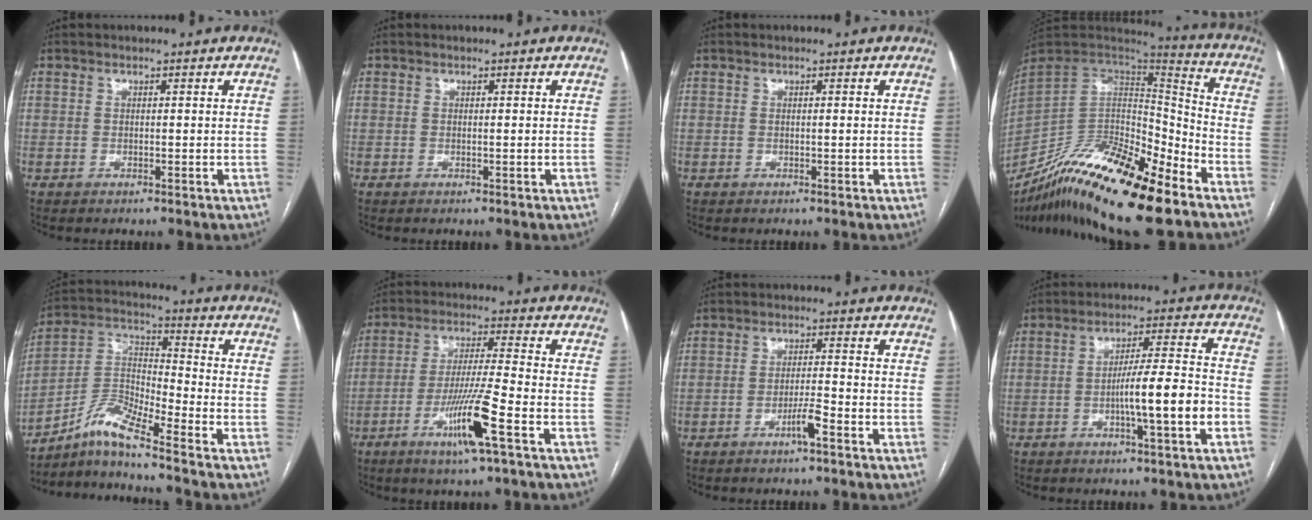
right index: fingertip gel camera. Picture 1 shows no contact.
{"total": 0.0}
{"total": 0.5, "force": [0.0, -0.1, 0.5], "torque": [-0.010, -0.001, 0.001]}
{"total": 23.9, "force": [-17.5, 4.1, 15.7], "torque": [-0.287, -0.014, -0.315]}
{"total": 8.7, "force": [-7.1, -0.3, 5.1], "torque": [-0.113, 0.010, -0.133]}
{"total": 10.8, "force": [-4.9, -0.8, 9.6], "torque": [-0.184, -0.015, -0.094]}
{"total": 3.6, "force": [-2.1, -0.2, 2.9], "torque": [-0.053, -0.003, -0.040]}
{"total": 9.8, "force": [-3.0, -0.1, 9.3], "torque": [-0.154, 0.008, -0.050]}